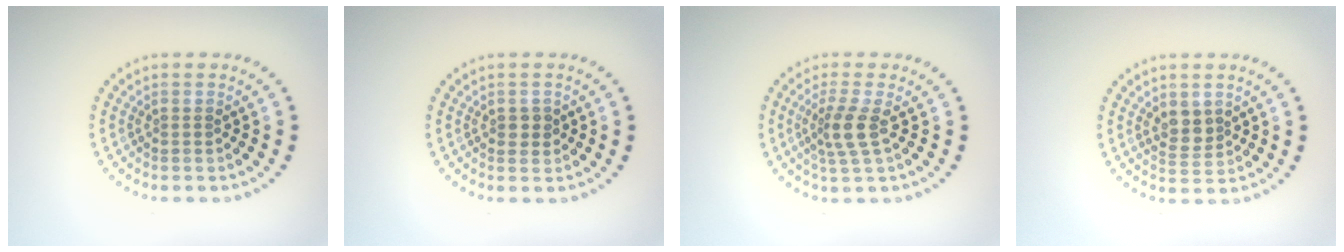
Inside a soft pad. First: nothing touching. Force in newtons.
{"total": 1.3, "press": 1.3, "slide": 0.2}
{"total": 2.8, "press": 2.1, "slide": 1.8}
{"total": 2.2, "press": 2.0, "slide": 0.9}